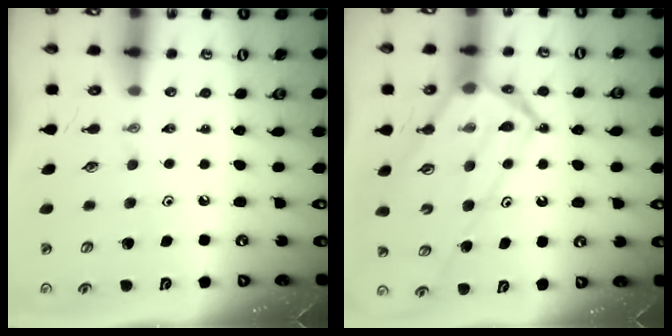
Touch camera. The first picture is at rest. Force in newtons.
{"total": 18.1, "press": 18.0, "slide": 1.6}